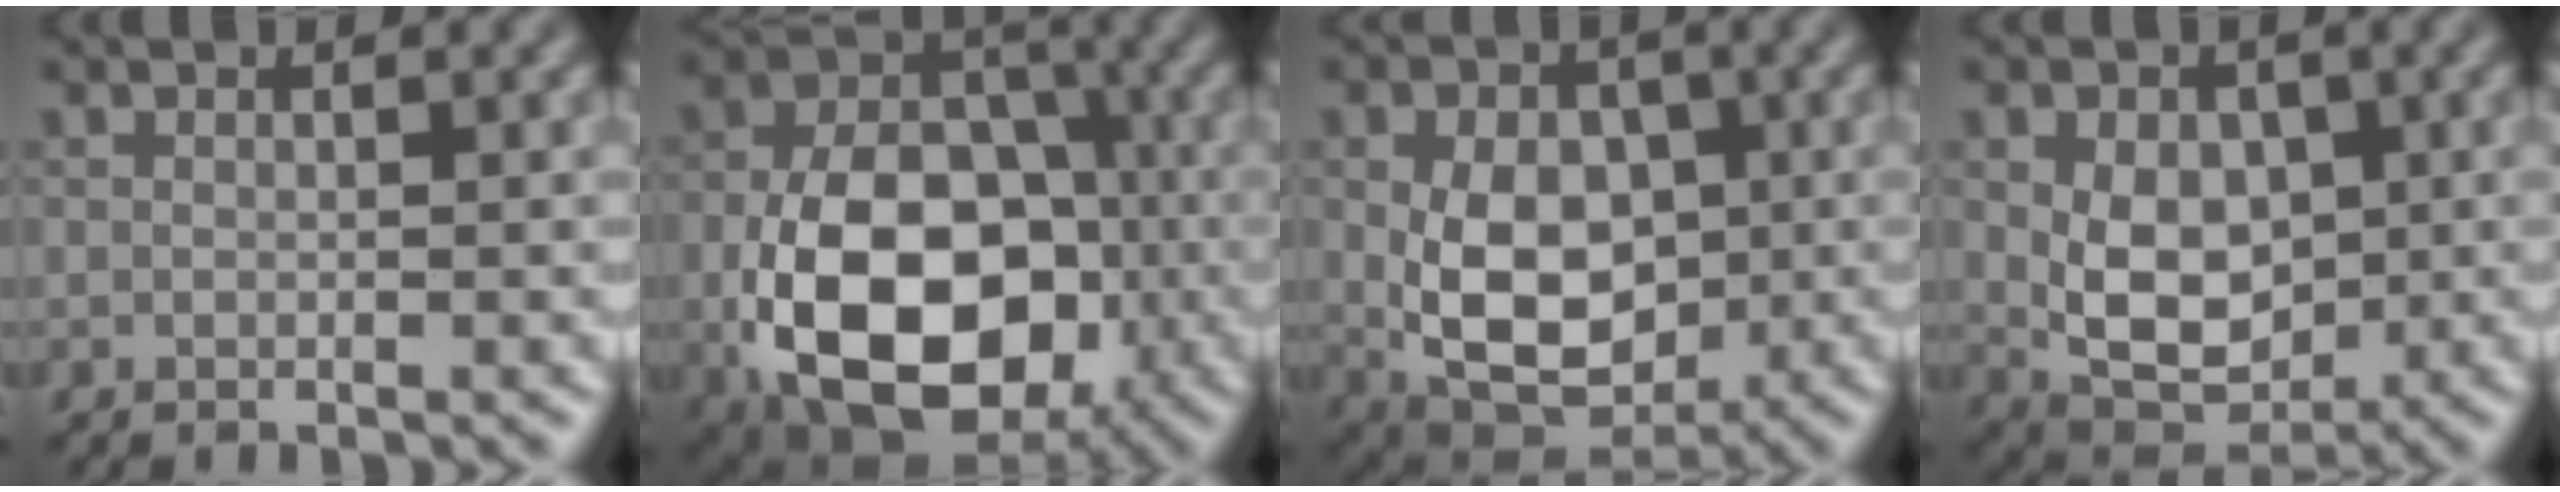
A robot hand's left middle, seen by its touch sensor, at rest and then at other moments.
{"total": 13.3, "force": [-3.9, 8.9, 9.1], "torque": [-0.165, -0.023, -0.073]}
{"total": 8.6, "force": [-0.3, 6.1, 6.1], "torque": [-0.114, -0.016, -0.001]}
{"total": 6.4, "force": [0.2, 4.6, 4.5], "torque": [-0.083, -0.011, 0.010]}